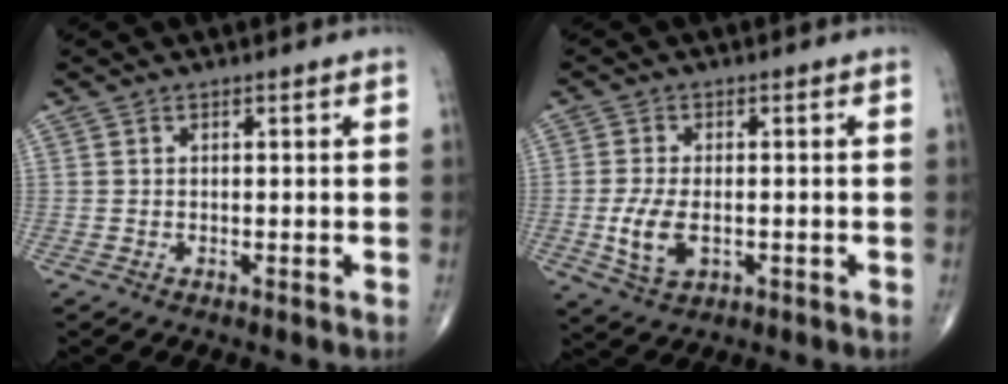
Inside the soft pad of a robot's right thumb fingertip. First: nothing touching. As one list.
[{"total": 6.8, "force": [-1.3, 3.8, 5.5], "torque": [-0.111, -0.005, -0.019]}]